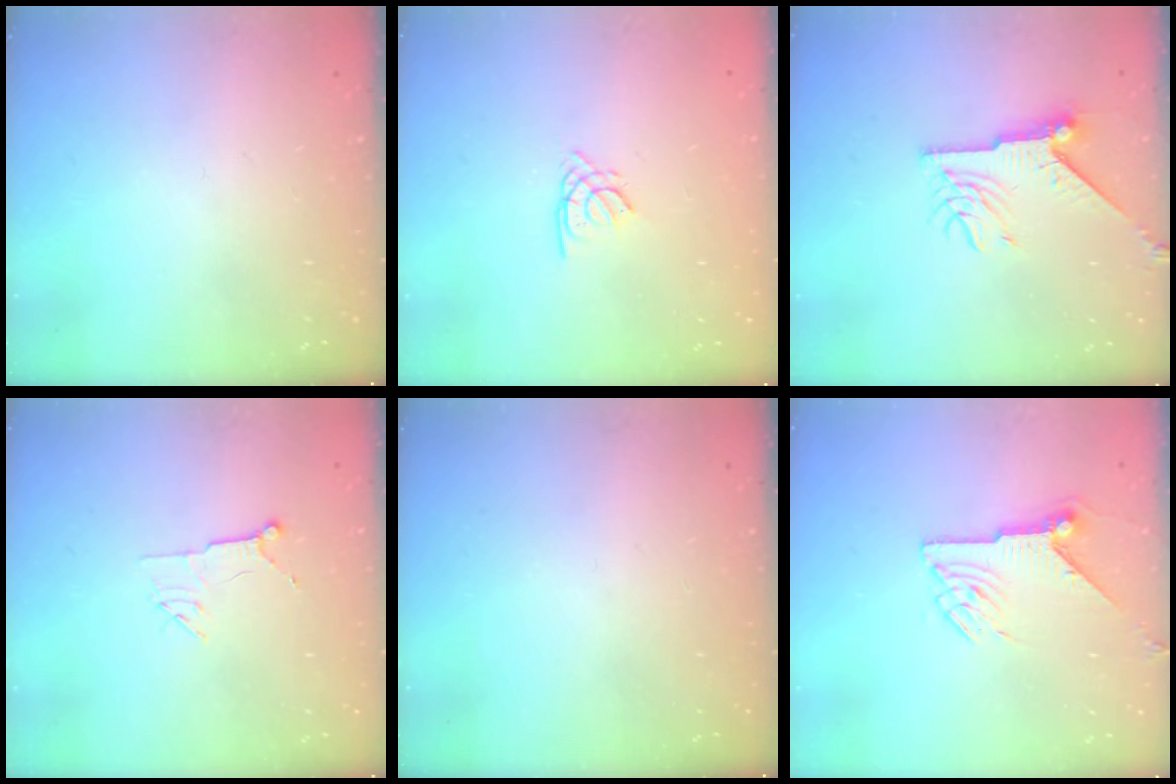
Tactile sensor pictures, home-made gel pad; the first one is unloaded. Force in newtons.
{"total": 1.5, "press": 1.4, "slide": 0.4}
{"total": 9.2, "press": 9.2, "slide": 0.2}
{"total": 5.5, "press": 5.4, "slide": 0.8}
{"total": 0.0}
{"total": 8.2, "press": 8.2, "slide": 0.2}